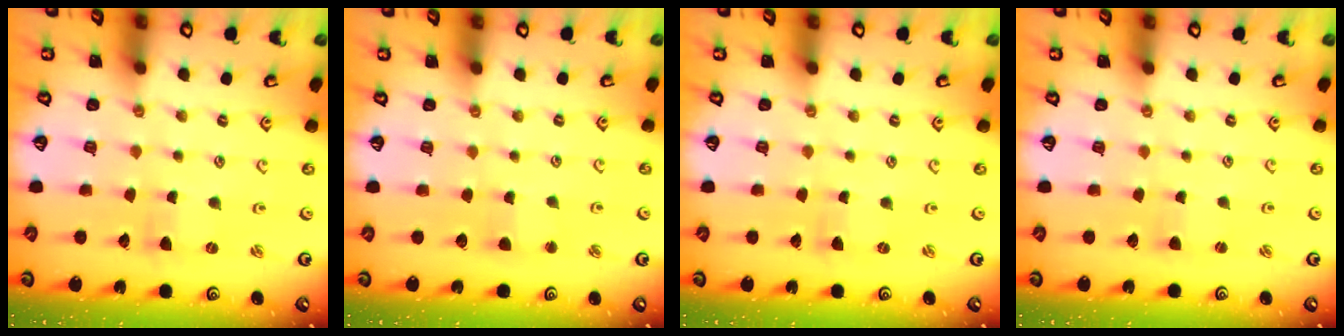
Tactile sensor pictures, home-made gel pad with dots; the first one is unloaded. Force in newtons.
{"total": 2.7, "press": 2.7, "slide": 0.3}
{"total": 0.0}
{"total": 2.1, "press": 2.0, "slide": 0.4}